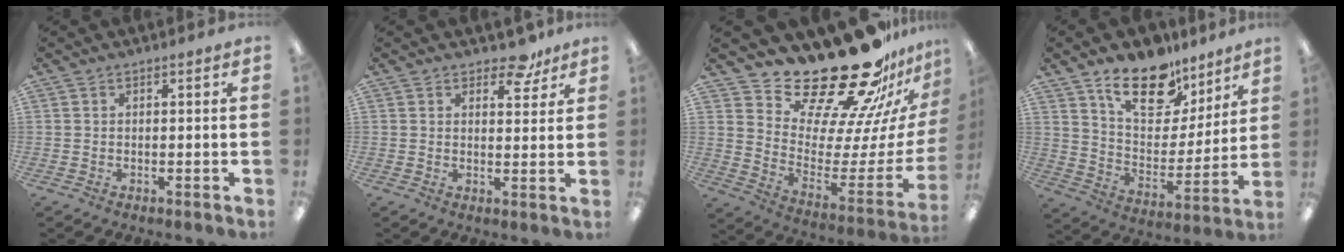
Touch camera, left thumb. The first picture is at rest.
{"total": 6.9, "force": [5.1, 3.5, 3.2], "torque": [-0.026, -0.025, 0.085]}
{"total": 26.6, "force": [22.7, 8.6, 10.8], "torque": [-0.162, -0.183, 0.397]}
{"total": 17.1, "force": [12.3, 9.0, 7.9], "torque": [-0.126, -0.077, 0.219]}